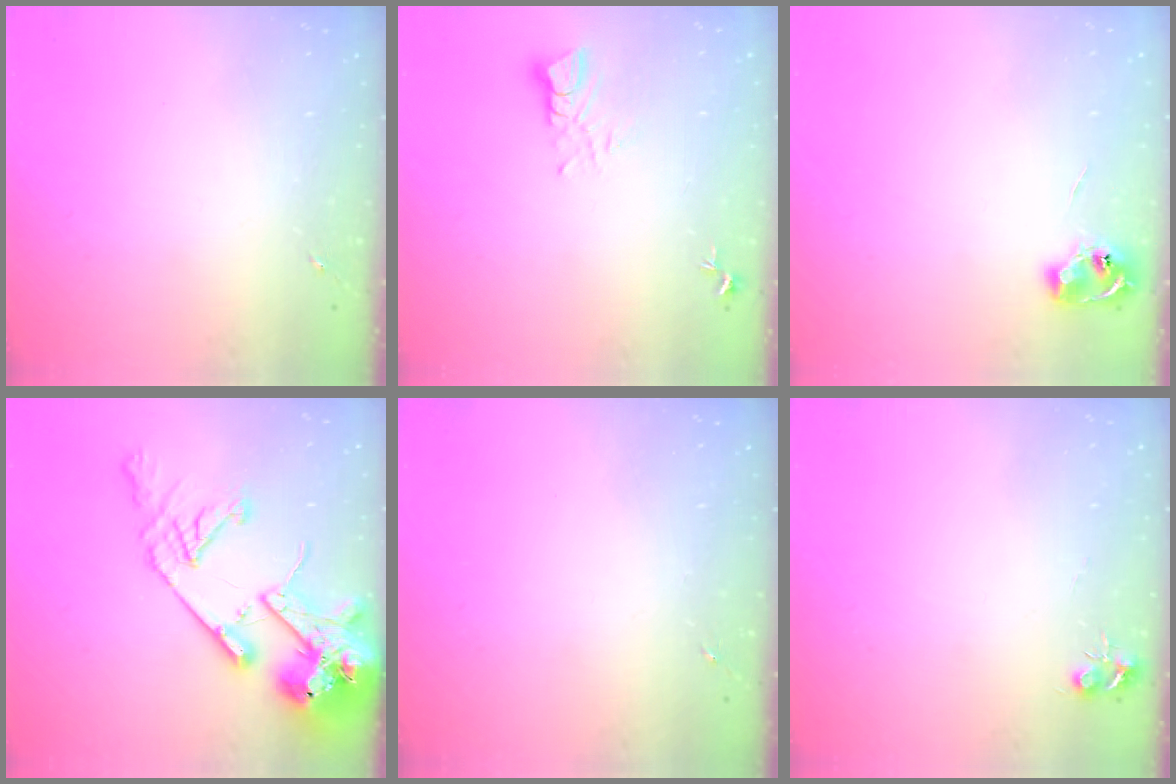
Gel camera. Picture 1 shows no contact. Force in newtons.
{"total": 3.5, "press": 3.5, "slide": 0.2}
{"total": 6.0, "press": 6.0, "slide": 0.7}
{"total": 20.3, "press": 20.1, "slide": 2.7}
{"total": 0.0}
{"total": 5.3, "press": 5.3, "slide": 0.7}